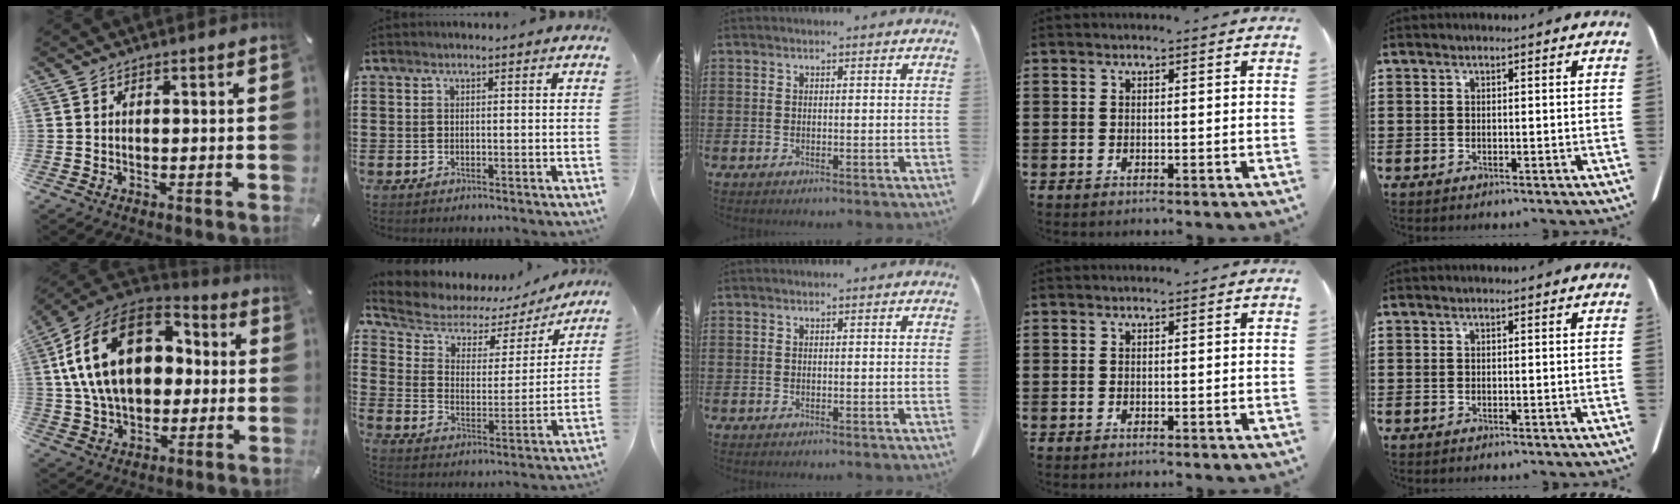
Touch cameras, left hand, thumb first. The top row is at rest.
{"thumb": {"total": 23.7, "force": [4.3, 16.4, 16.5], "torque": [-0.327, 0.005, 0.068]}, "index": {"total": 4.6, "force": [3.3, 2.9, 1.1], "torque": [-0.053, -0.020, 0.049]}}